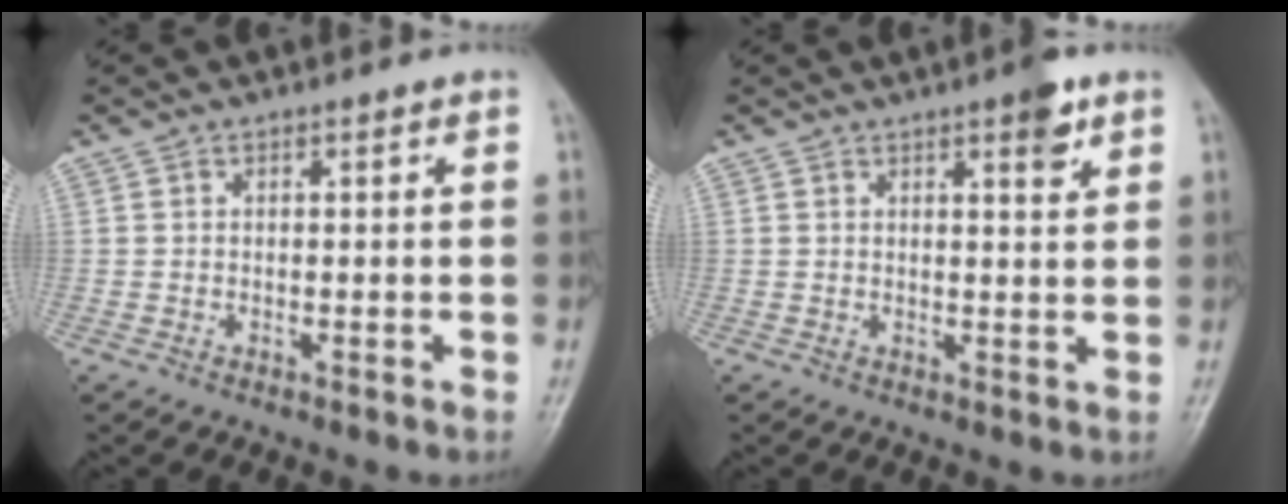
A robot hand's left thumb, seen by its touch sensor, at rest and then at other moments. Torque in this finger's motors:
{"motor_torque": [0.72, 0.54, 0.40, -0.49, 0.02]}